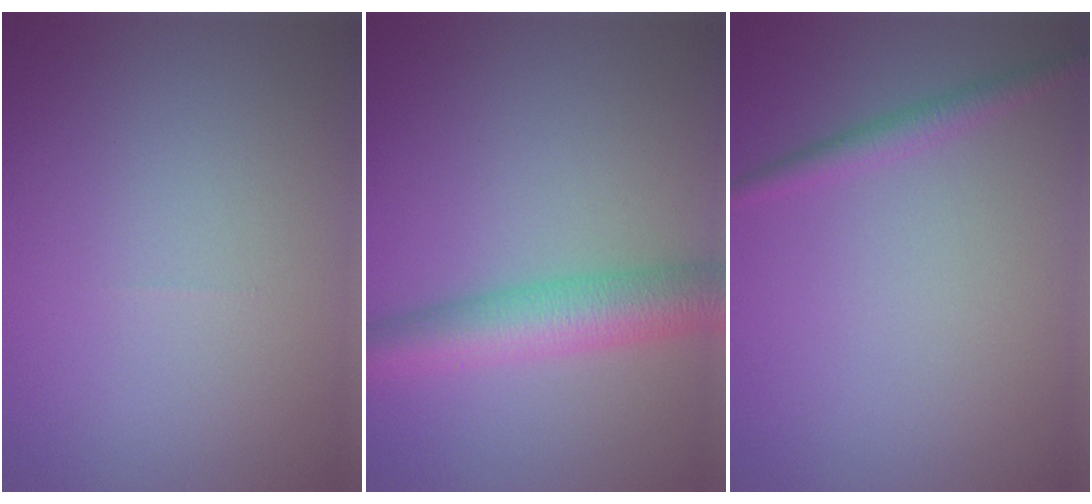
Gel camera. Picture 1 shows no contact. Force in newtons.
{"total": 6.0, "press": 6.0, "slide": 0.1}
{"total": 1.7, "press": 1.7, "slide": 0.0}